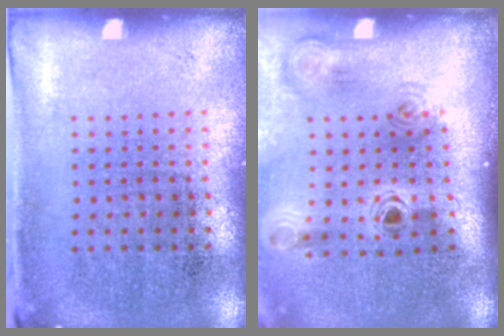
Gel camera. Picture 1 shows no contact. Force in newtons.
{"total": 1.4, "press": 1.2, "slide": 0.8}